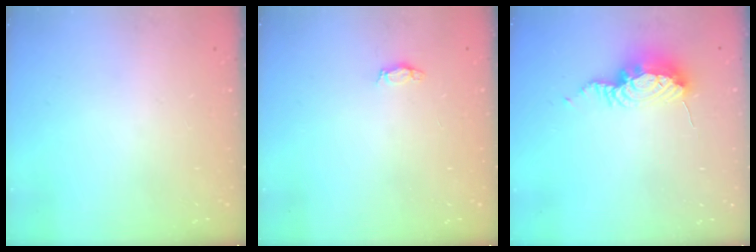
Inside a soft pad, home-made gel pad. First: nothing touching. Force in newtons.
{"total": 2.8, "press": 2.8, "slide": 0.4}
{"total": 8.6, "press": 8.6, "slide": 0.6}